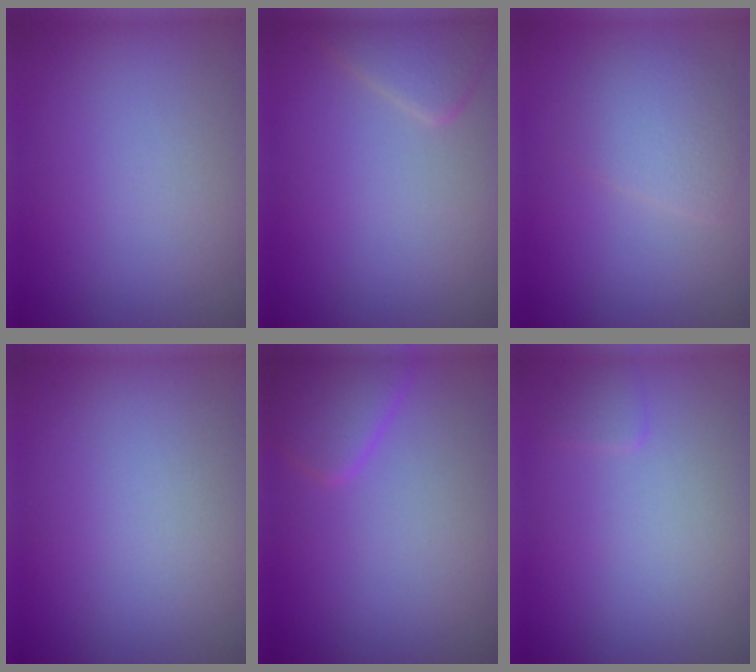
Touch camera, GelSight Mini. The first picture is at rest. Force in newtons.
{"total": 2.2, "press": 2.2, "slide": 0.2}
{"total": 2.8, "press": 2.8, "slide": 0.1}
{"total": 0.0}
{"total": 2.6, "press": 2.6, "slide": 0.2}
{"total": 0.7, "press": 0.7, "slide": 0.1}